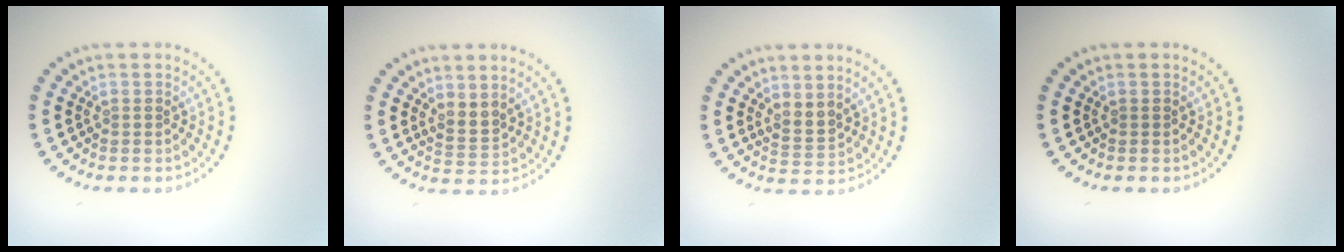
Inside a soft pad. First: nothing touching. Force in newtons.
{"total": 1.9, "press": 1.3, "slide": 1.4}
{"total": 1.9, "press": 1.3, "slide": 1.4}
{"total": 0.0}